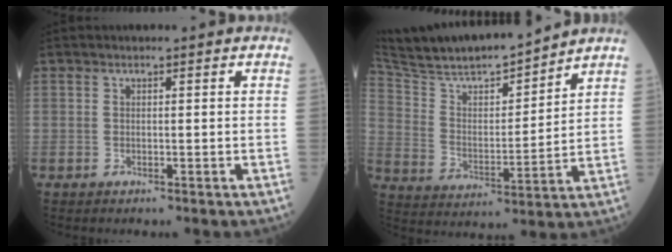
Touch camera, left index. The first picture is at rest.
{"total": 16.8, "force": [15.1, 1.8, 7.1], "torque": [-0.131, 0.000, 0.262]}